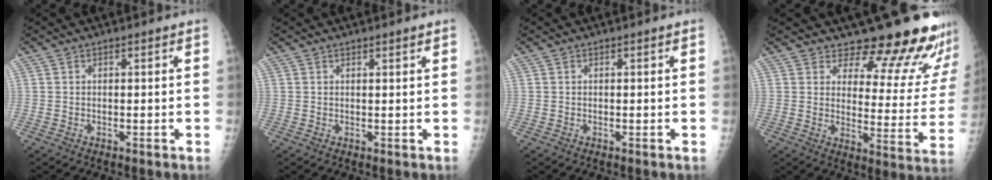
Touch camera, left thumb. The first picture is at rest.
{"total": 0.8, "force": [0.6, 0.0, 0.5], "torque": [-0.007, -0.005, 0.011]}
{"total": 0.0}
{"total": 17.4, "force": [15.5, 5.1, 6.2], "torque": [-0.030, -0.141, 0.181]}